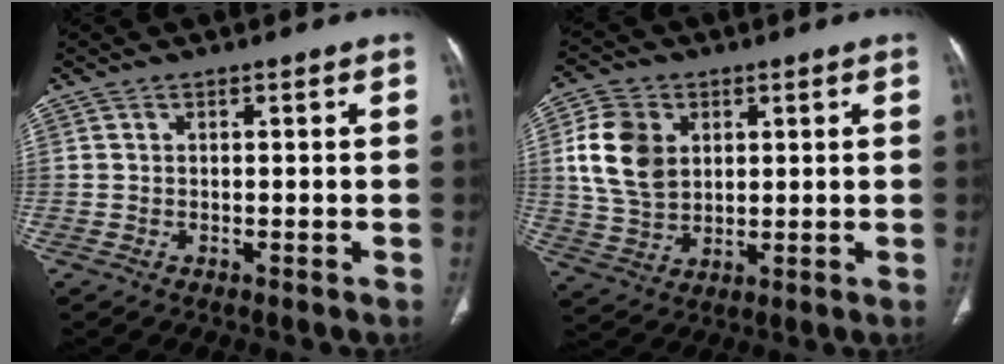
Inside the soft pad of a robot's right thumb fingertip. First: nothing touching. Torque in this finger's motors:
{"motor_torque": [0.23, 0.23, 1.25, -0.03, 0.10]}